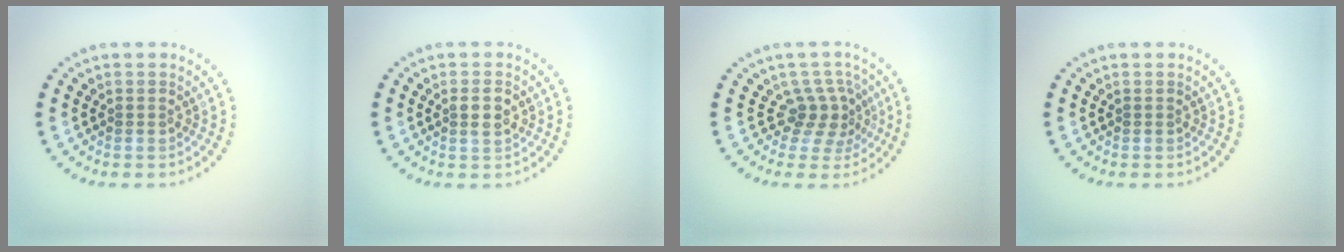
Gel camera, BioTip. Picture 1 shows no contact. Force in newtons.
{"total": 1.6, "press": 1.6, "slide": 0.3}
{"total": 2.7, "press": 1.9, "slide": 1.9}
{"total": 0.0}